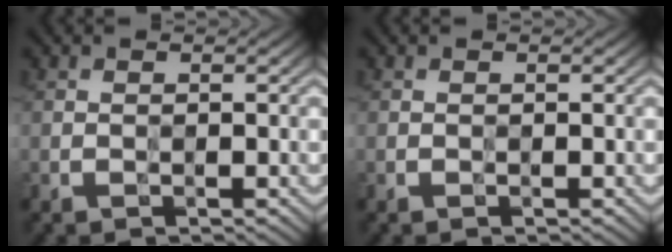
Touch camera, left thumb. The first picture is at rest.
{"total": 0.0}